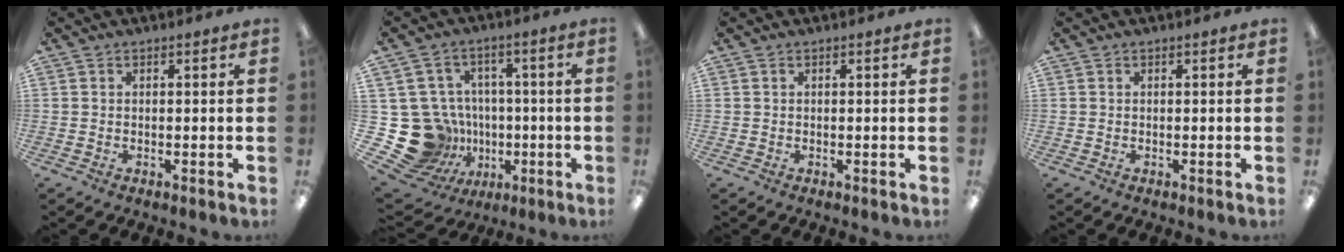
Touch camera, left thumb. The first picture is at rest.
{"total": 18.3, "force": [-2.9, 16.8, 6.7], "torque": [-0.148, 0.005, -0.008]}
{"total": 0.0}
{"total": 0.0}